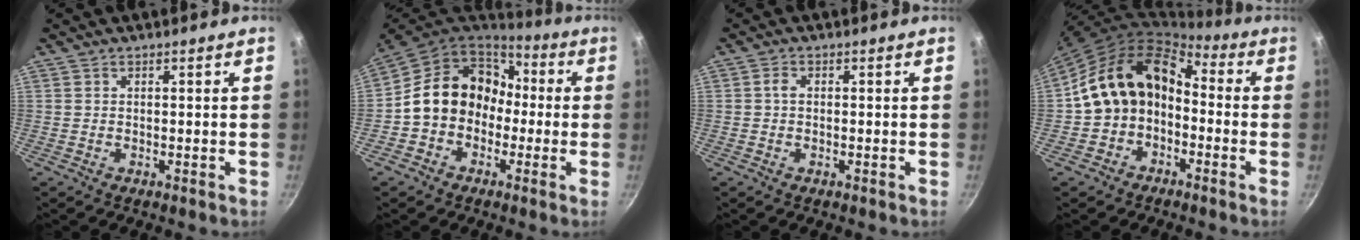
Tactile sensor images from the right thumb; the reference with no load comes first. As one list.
[{"total": 15.1, "force": [-0.3, 12.6, 8.2], "torque": [-0.098, 0.056, -0.018]}, {"total": 1.5, "force": [-0.1, 0.9, 1.1], "torque": [-0.026, 0.005, -0.006]}, {"total": 13.5, "force": [-2.0, 10.3, 8.4], "torque": [-0.123, 0.064, -0.044]}]